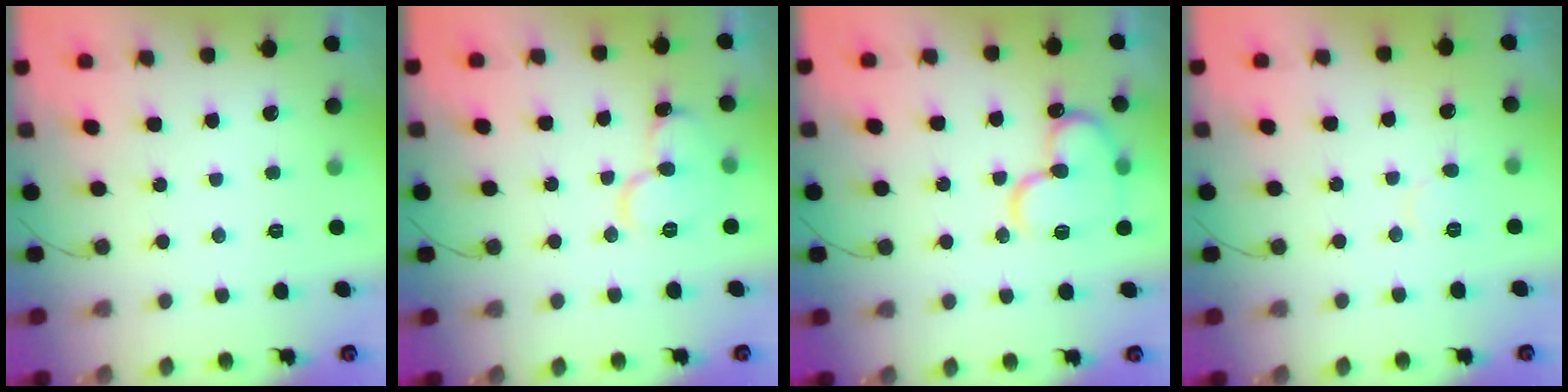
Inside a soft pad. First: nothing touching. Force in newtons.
{"total": 11.2, "press": 11.1, "slide": 1.2}
{"total": 14.9, "press": 14.8, "slide": 2.0}
{"total": 5.3, "press": 5.2, "slide": 0.6}